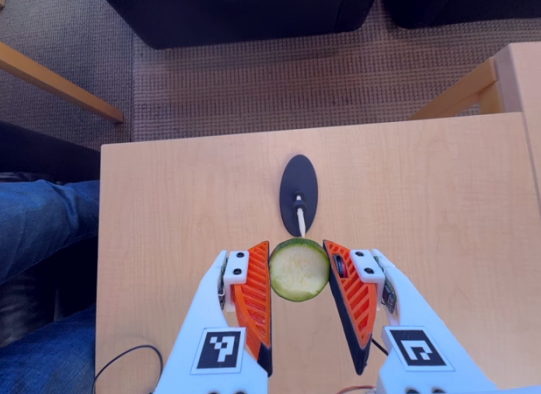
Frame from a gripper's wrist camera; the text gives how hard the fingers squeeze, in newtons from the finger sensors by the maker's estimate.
{"total": 7.9, "left": 7.7, "right": 8.0}